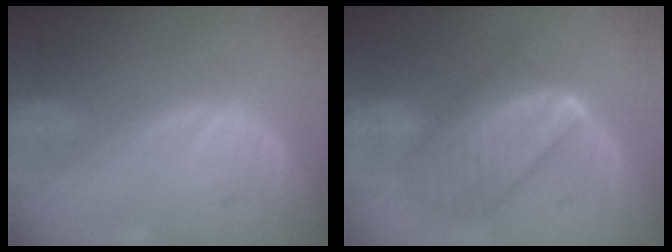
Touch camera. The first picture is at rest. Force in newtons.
{"total": 10.1, "press": 10.1, "slide": 0.8}